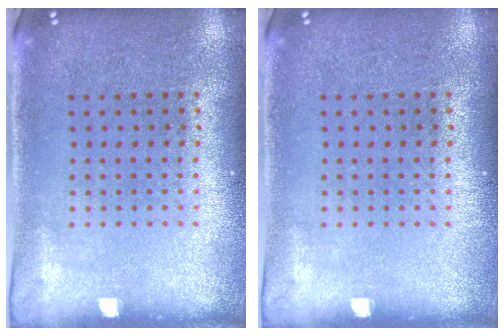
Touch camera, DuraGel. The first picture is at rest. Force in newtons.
{"total": 0.0}